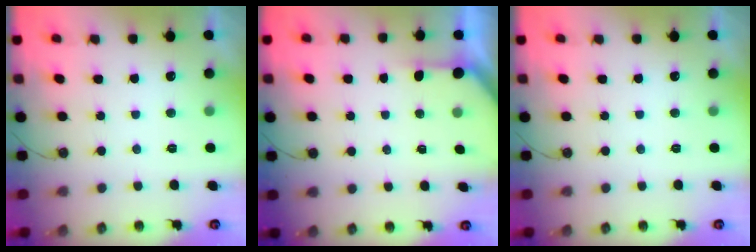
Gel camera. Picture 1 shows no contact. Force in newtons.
{"total": 1.7, "press": 1.7, "slide": 0.2}
{"total": 0.0}